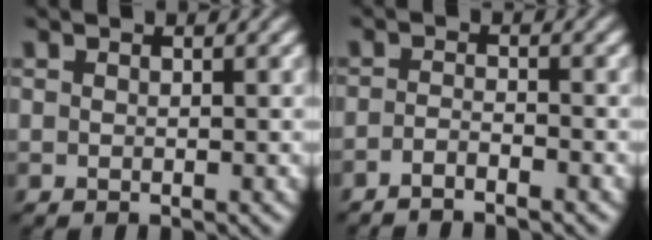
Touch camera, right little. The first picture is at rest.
{"total": 2.6, "force": [-2.5, -0.2, 0.7], "torque": [-0.008, -0.010, -0.040]}